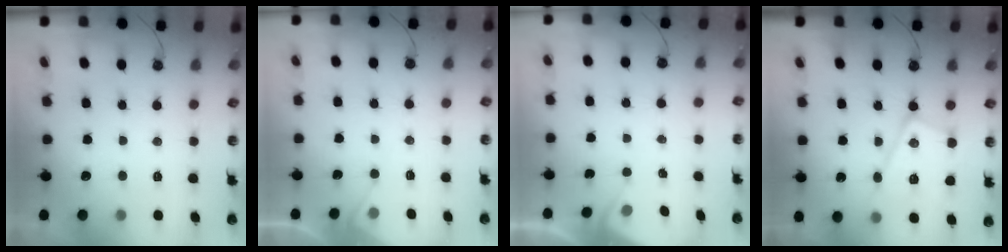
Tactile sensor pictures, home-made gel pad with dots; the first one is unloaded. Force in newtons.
{"total": 4.4, "press": 4.4, "slide": 0.5}
{"total": 2.1, "press": 2.1, "slide": 0.3}
{"total": 15.0, "press": 14.9, "slide": 1.4}